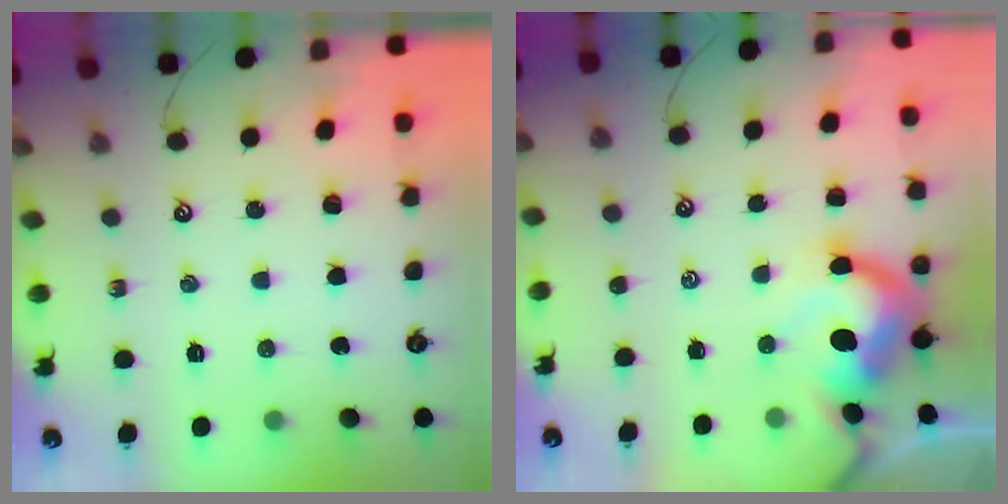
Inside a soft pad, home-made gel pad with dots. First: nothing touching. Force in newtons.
{"total": 8.4, "press": 8.3, "slide": 1.1}